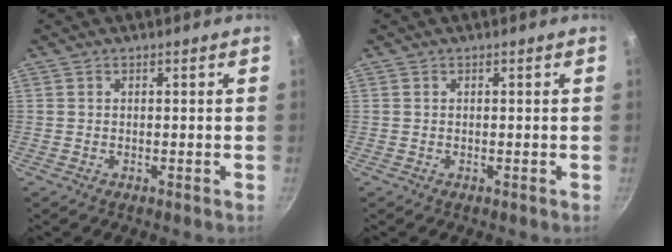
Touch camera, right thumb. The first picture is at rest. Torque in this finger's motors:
{"motor_torque": [-0.03, 0.02, 0.00, 0.00, 0.00]}